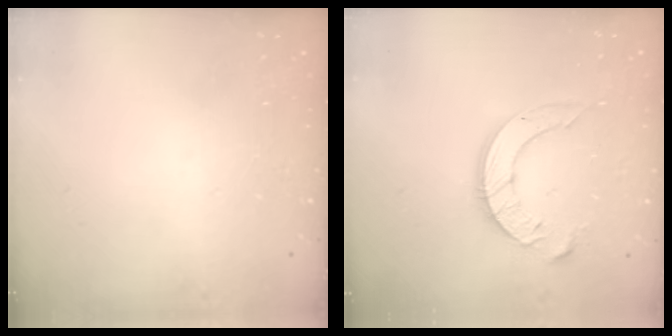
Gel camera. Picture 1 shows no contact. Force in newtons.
{"total": 10.2, "press": 10.2, "slide": 1.0}